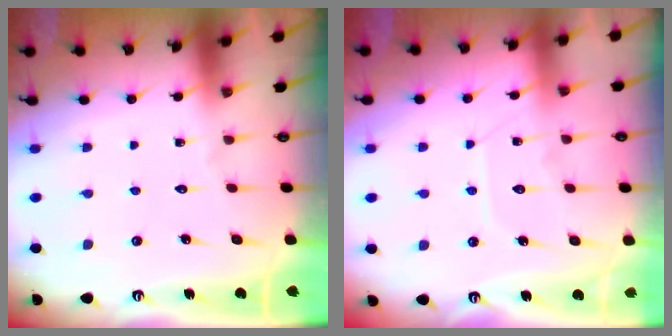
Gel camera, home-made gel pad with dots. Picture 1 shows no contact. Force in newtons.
{"total": 9.1, "press": 9.1, "slide": 0.9}